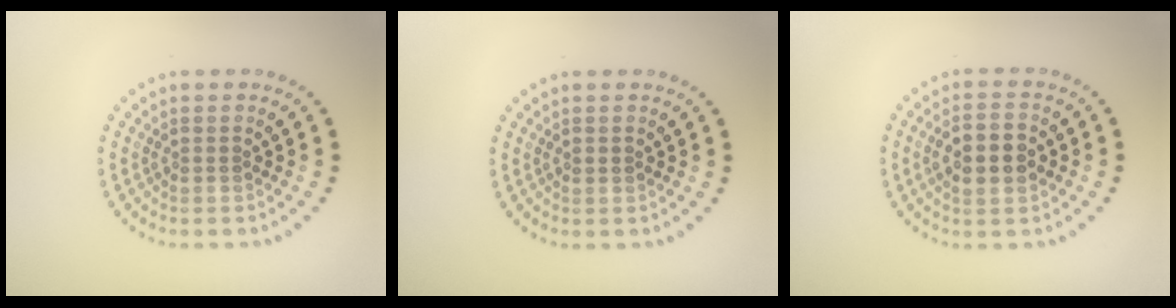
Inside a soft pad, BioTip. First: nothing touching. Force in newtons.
{"total": 0.7, "press": 0.7, "slide": 0.1}
{"total": 3.6, "press": 3.6, "slide": 0.1}